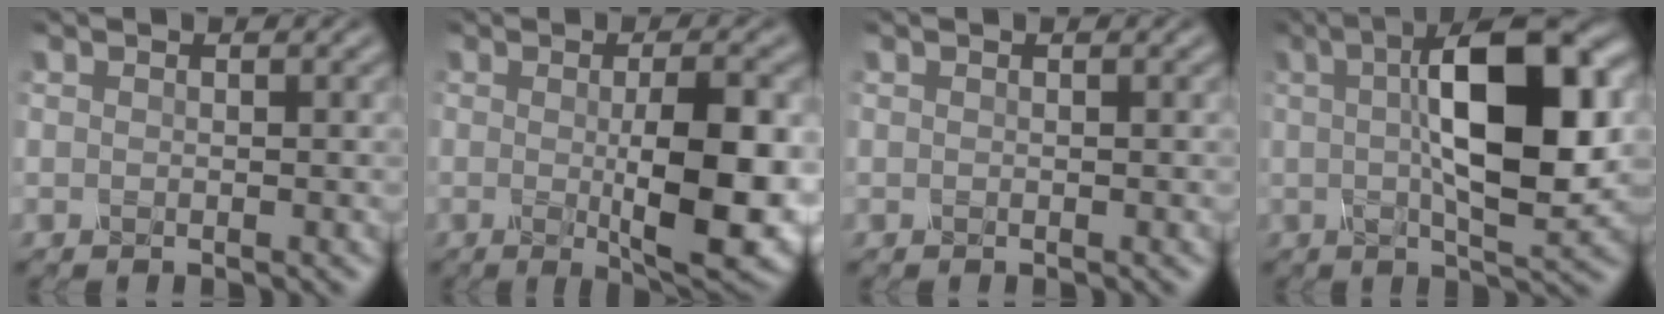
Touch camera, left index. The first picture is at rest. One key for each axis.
{"total": 9.2, "fx": -0.7, "fy": 2.5, "fz": 8.8, "tx": -0.126, "ty": -0.014, "tz": -0.005}
{"total": 0.0}
{"total": 12.1, "fx": 1.9, "fy": 3.7, "fz": 11.3, "tx": -0.164, "ty": 0.011, "tz": 0.027}